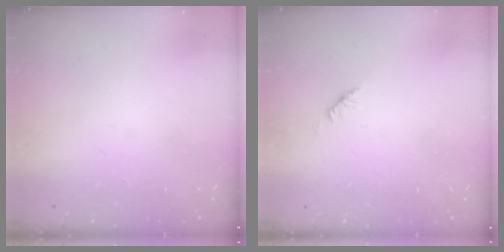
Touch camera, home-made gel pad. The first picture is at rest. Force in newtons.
{"total": 1.9, "press": 1.8, "slide": 0.6}